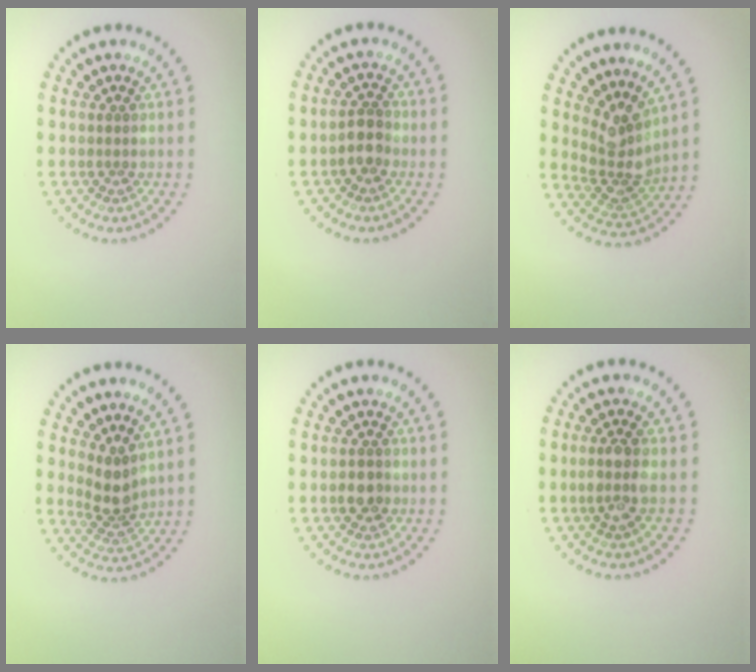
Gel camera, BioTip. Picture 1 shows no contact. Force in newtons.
{"total": 2.0, "press": 1.8, "slide": 0.9}
{"total": 3.5, "press": 2.6, "slide": 2.3}
{"total": 2.6, "press": 2.0, "slide": 1.7}
{"total": 1.7, "press": 1.6, "slide": 0.5}
{"total": 2.3, "press": 2.0, "slide": 1.1}